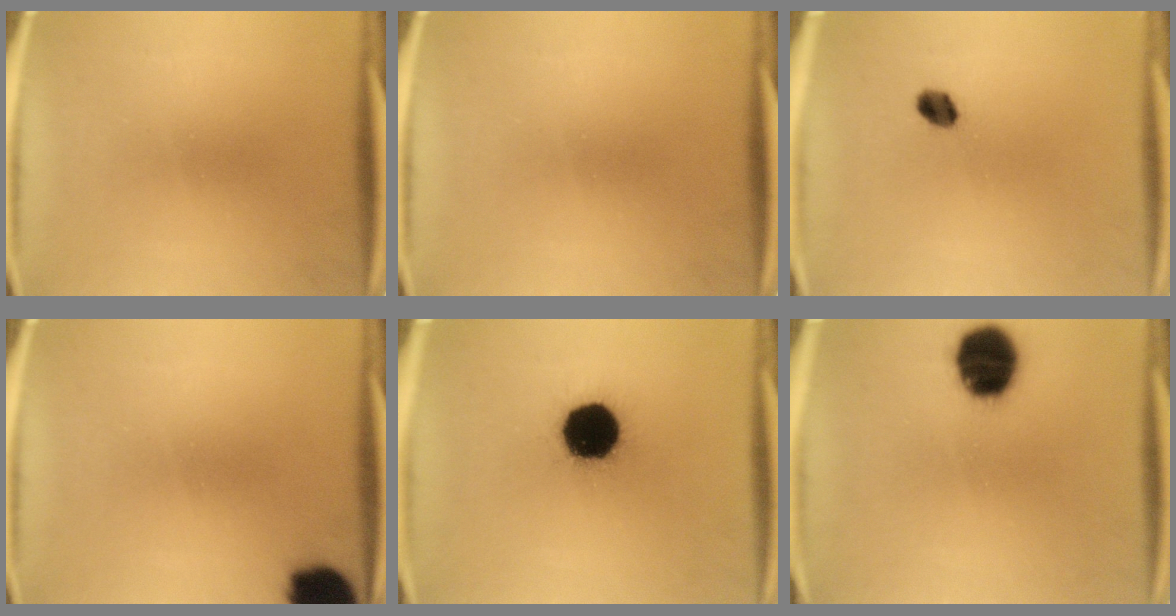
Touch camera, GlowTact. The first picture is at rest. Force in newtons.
{"total": 0.0}
{"total": 3.5}
{"total": 11.1}
{"total": 19.2}
{"total": 14.1}